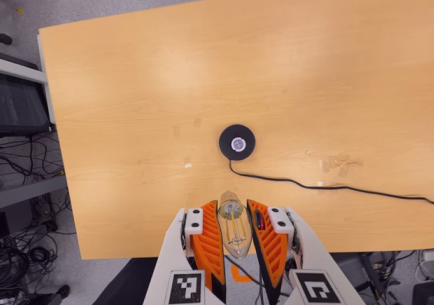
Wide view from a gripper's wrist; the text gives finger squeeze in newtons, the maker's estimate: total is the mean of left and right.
{"total": 19.0, "left": 20.2, "right": 17.9}